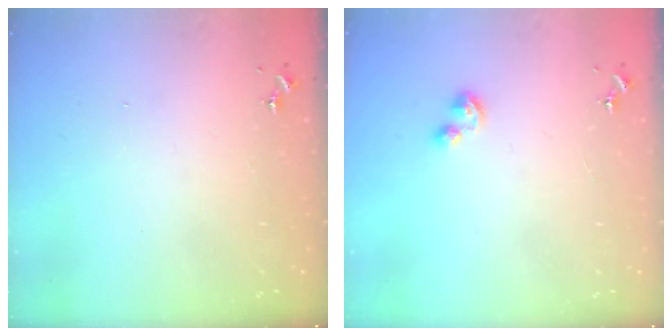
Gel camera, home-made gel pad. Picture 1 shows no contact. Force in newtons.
{"total": 4.2, "press": 4.2, "slide": 0.4}